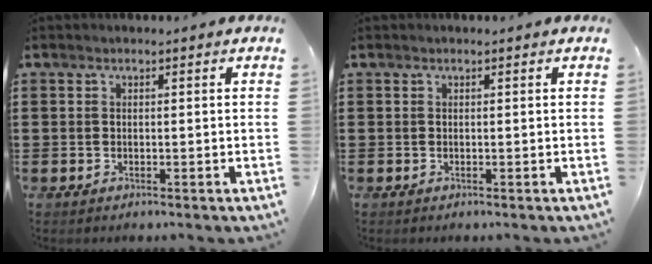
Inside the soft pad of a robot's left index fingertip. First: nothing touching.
{"total": 0.0}